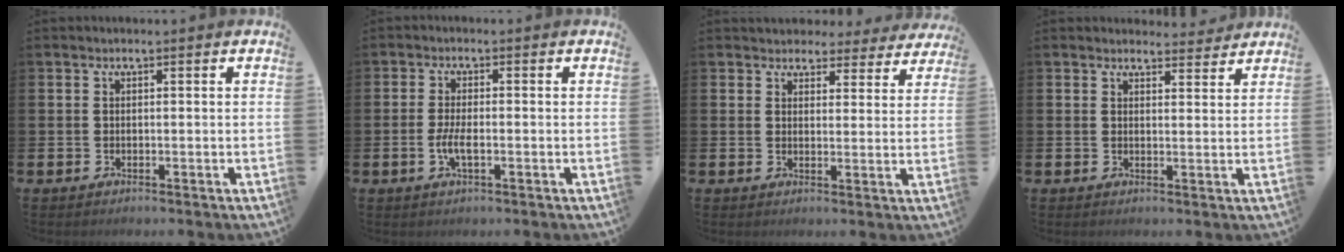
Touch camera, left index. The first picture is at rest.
{"total": 3.0, "force": [-0.8, 0.9, 2.8], "torque": [-0.056, -0.002, -0.017]}
{"total": 3.9, "force": [3.5, 1.6, 0.1], "torque": [-0.005, -0.022, 0.059]}
{"total": 3.1, "force": [3.0, 0.7, -0.1], "torque": [0.006, -0.017, 0.052]}